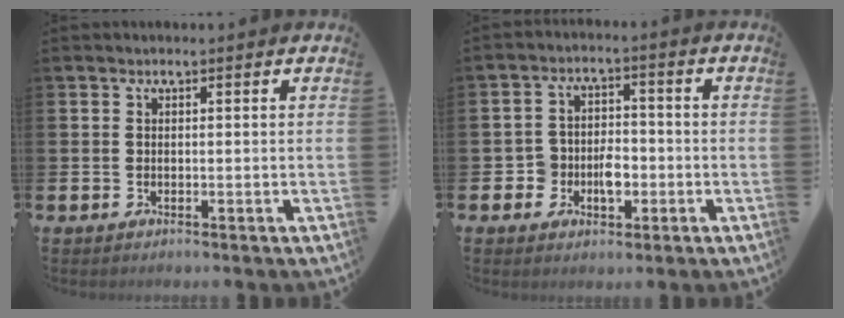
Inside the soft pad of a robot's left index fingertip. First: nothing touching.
{"total": 4.4, "force": [-1.6, 3.4, 2.2], "torque": [-0.047, 0.010, -0.035]}